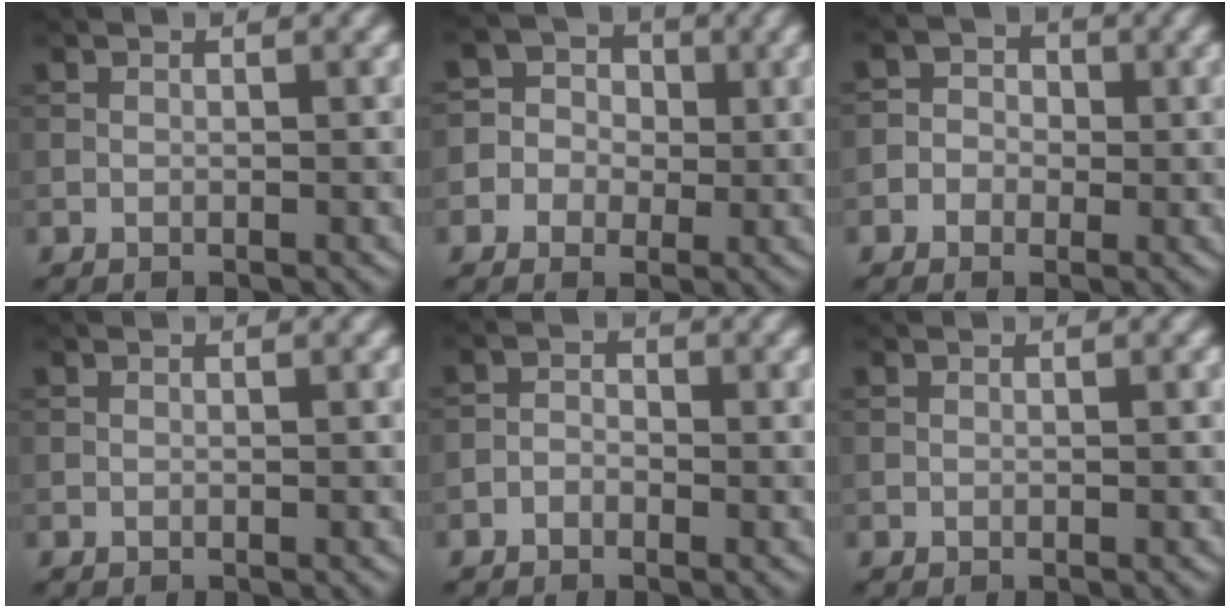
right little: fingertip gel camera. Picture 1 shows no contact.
{"total": 5.1, "force": [-0.5, 4.9, 1.1], "torque": [-0.008, 0.033, -0.041]}
{"total": 2.8, "force": [-0.4, 2.7, 0.8], "torque": [0.007, 0.010, -0.033]}
{"total": 0.0}
{"total": 1.3, "force": [-0.8, 0.9, 0.4], "torque": [-0.005, 0.005, -0.020]}
{"total": 0.0}